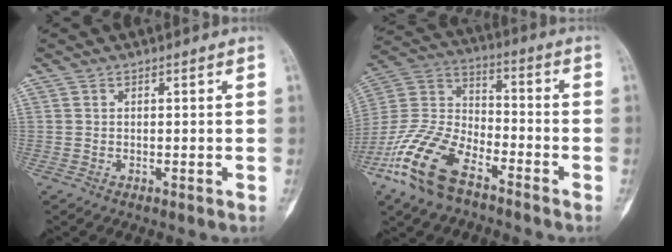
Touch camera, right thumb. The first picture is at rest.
{"total": 17.0, "force": [-10.2, 8.2, 10.8], "torque": [-0.224, 0.050, -0.205]}